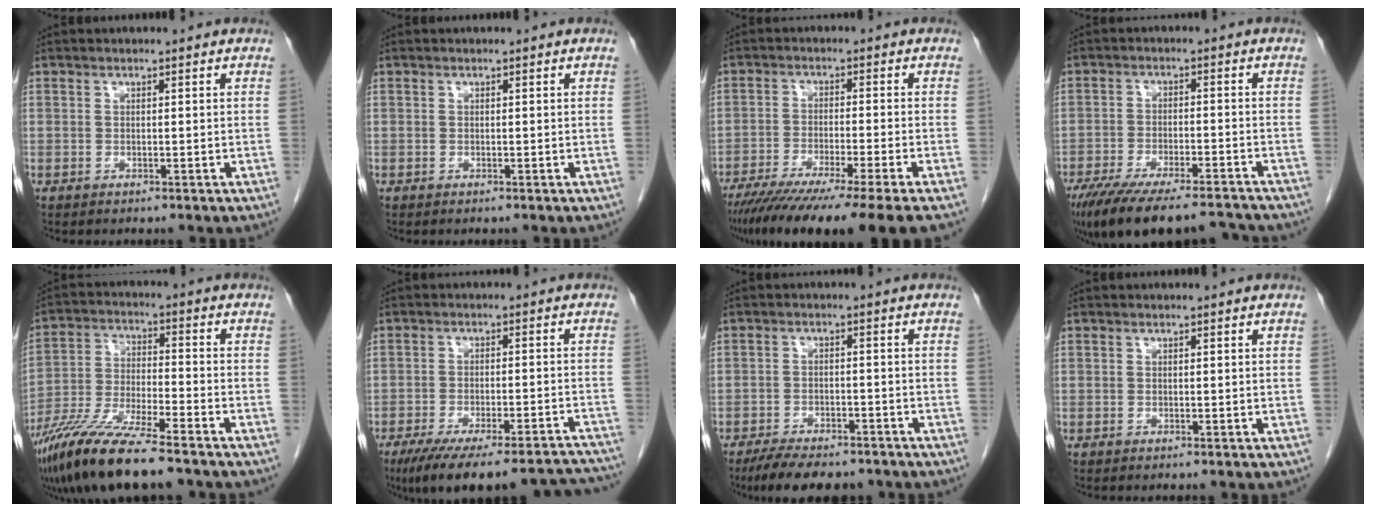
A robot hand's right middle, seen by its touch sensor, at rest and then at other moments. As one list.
[{"total": 0.0}, {"total": 16.5, "force": [-12.9, -1.3, 10.1], "torque": [-0.135, -0.052, -0.204]}, {"total": 18.1, "force": [-15.6, 3.4, 8.6], "torque": [-0.153, -0.025, -0.229]}, {"total": 14.0, "force": [-10.6, 1.2, 9.1], "torque": [-0.188, -0.035, -0.194]}, {"total": 22.3, "force": [-20.0, 3.0, 9.5], "torque": [-0.094, -0.008, -0.261]}, {"total": 9.9, "force": [-8.2, 3.2, 4.5], "torque": [-0.067, -0.007, -0.123]}, {"total": 0.0}]